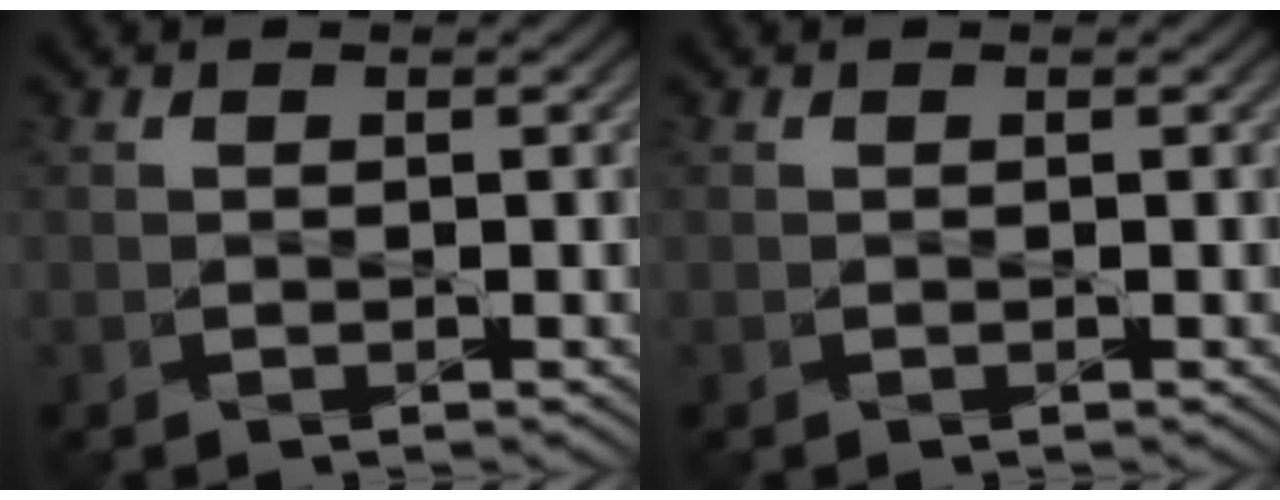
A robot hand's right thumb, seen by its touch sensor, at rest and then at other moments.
{"total": 0.0}